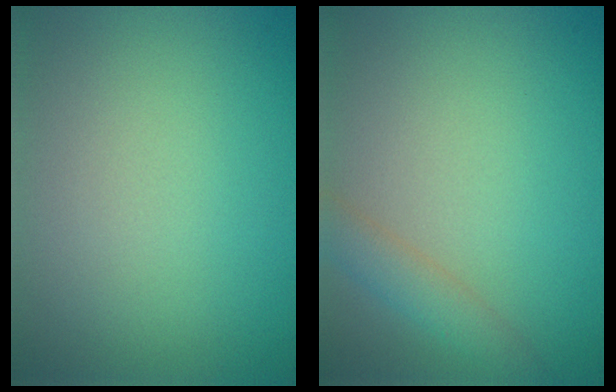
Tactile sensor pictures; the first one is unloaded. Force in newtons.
{"total": 2.3, "press": 2.3, "slide": 0.1}